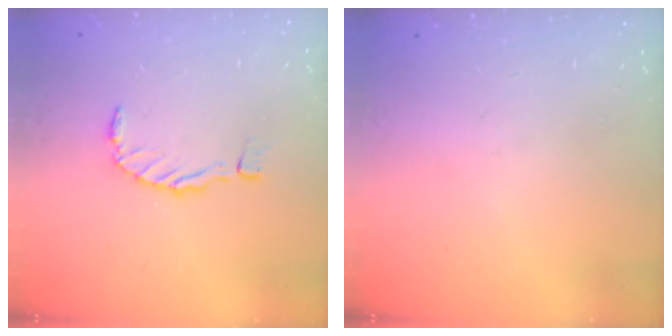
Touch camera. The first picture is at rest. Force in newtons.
{"total": 0.0}